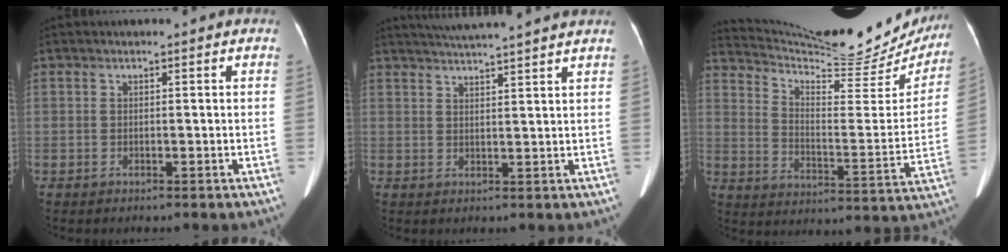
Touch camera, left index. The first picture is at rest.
{"total": 10.8, "force": [9.8, -0.9, 4.5], "torque": [-0.078, 0.020, 0.128]}
{"total": 25.0, "force": [23.0, 4.3, 8.8], "torque": [-0.144, -0.052, 0.308]}